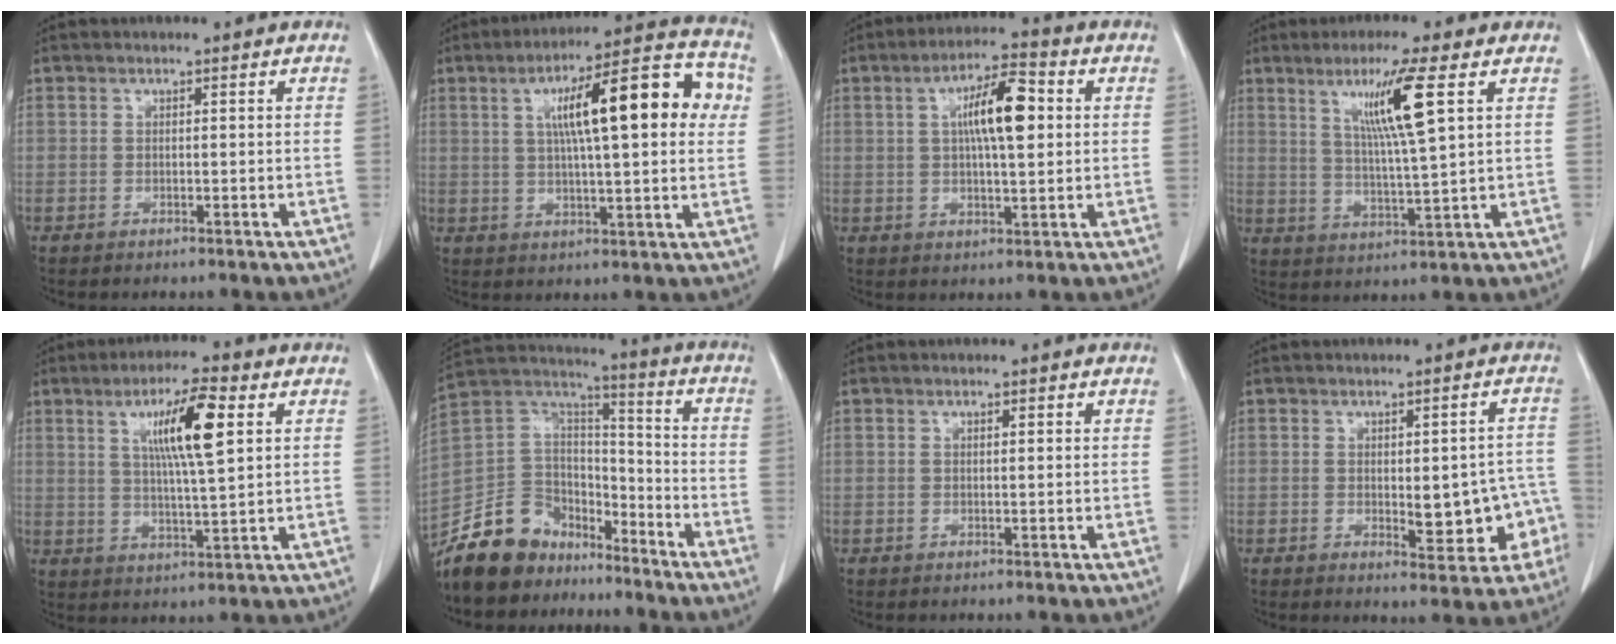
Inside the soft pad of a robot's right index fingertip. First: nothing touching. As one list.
[{"total": 17.6, "force": [4.1, 2.9, 16.8], "torque": [-0.241, 0.040, 0.056]}, {"total": 9.4, "force": [1.9, 2.2, 9.0], "torque": [-0.158, 0.018, 0.031]}, {"total": 9.4, "force": [3.8, -0.9, 8.5], "torque": [-0.155, -0.006, 0.073]}, {"total": 9.8, "force": [3.5, 0.5, 9.2], "torque": [-0.161, 0.004, 0.059]}, {"total": 13.4, "force": [-10.6, 7.8, 2.8], "torque": [-0.064, 0.065, -0.193]}, {"total": 0.9, "force": [0.5, 0.1, 0.7], "torque": [-0.015, 0.001, 0.007]}, {"total": 8.6, "force": [-1.9, 3.6, 7.7], "torque": [-0.076, 0.018, -0.014]}]